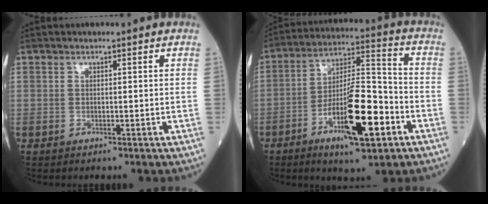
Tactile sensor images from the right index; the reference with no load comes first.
{"total": 14.6, "force": [-5.9, 2.9, 13.0], "torque": [-0.232, -0.002, -0.095]}